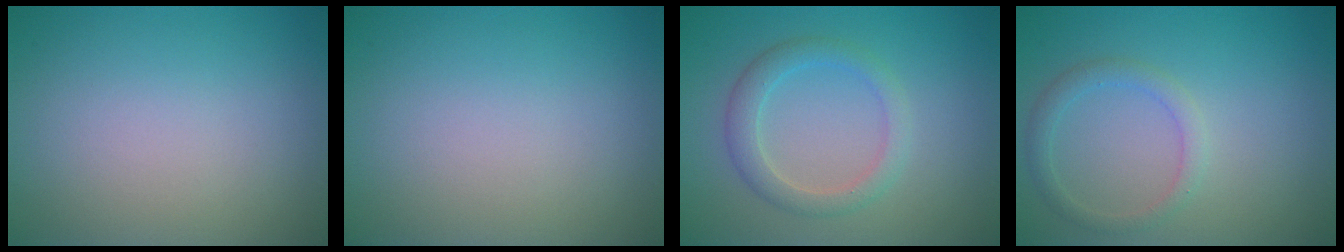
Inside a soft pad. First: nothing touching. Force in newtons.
{"total": 0.0}
{"total": 2.6, "press": 2.6, "slide": 0.1}
{"total": 1.8, "press": 1.8, "slide": 0.1}